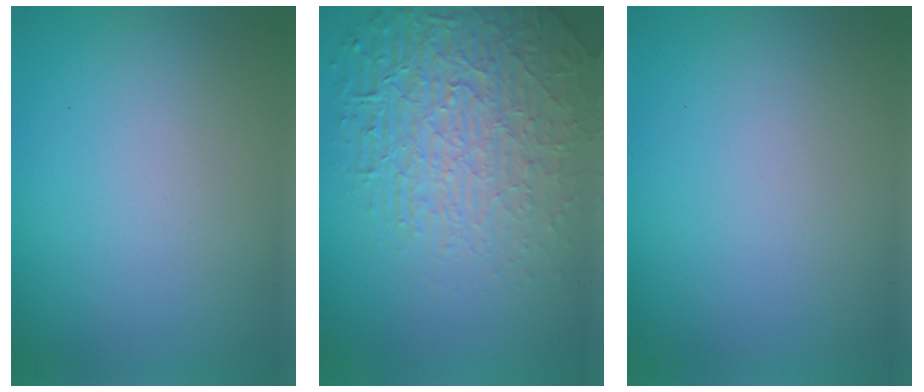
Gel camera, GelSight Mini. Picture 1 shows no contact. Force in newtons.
{"total": 7.8, "press": 5.5, "slide": 5.5}
{"total": 0.0}